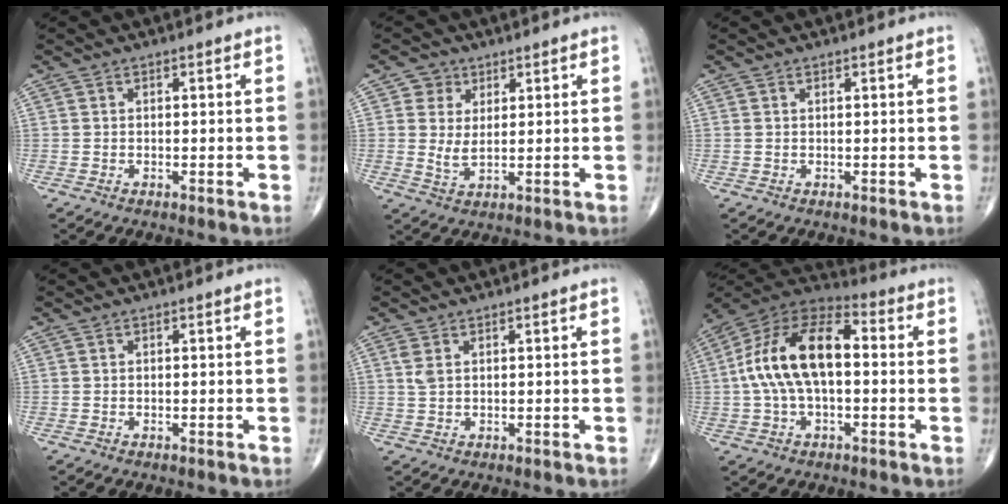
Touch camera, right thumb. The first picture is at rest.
{"total": 4.7, "force": [1.8, 3.7, 2.2], "torque": [-0.023, -0.011, 0.031]}
{"total": 0.0}
{"total": 0.0}
{"total": 2.0, "force": [0.8, 0.9, 1.5], "torque": [-0.035, 0.005, 0.024]}
{"total": 17.3, "force": [0.7, 9.0, 14.7], "torque": [-0.274, 0.042, 0.002]}